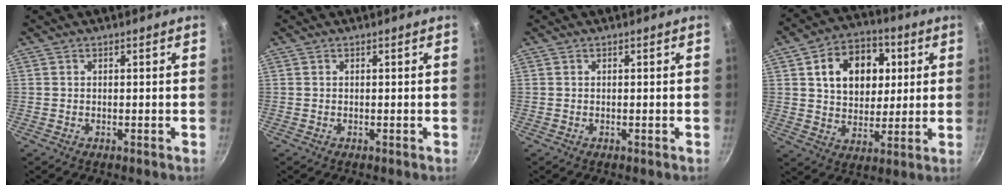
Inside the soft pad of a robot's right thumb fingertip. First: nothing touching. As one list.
[{"total": 0.0}, {"total": 0.0}, {"total": 15.5, "force": [3.9, 11.4, 9.7], "torque": [-0.109, 0.002, 0.058]}]